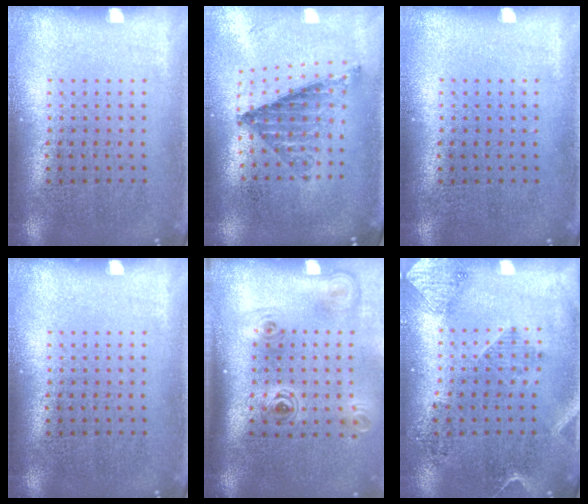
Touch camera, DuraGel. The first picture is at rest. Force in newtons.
{"total": 0.9, "press": 0.9, "slide": 0.0}
{"total": 0.0}
{"total": 0.0}
{"total": 2.2, "press": 1.5, "slide": 1.6}
{"total": 2.0, "press": 1.7, "slide": 1.1}